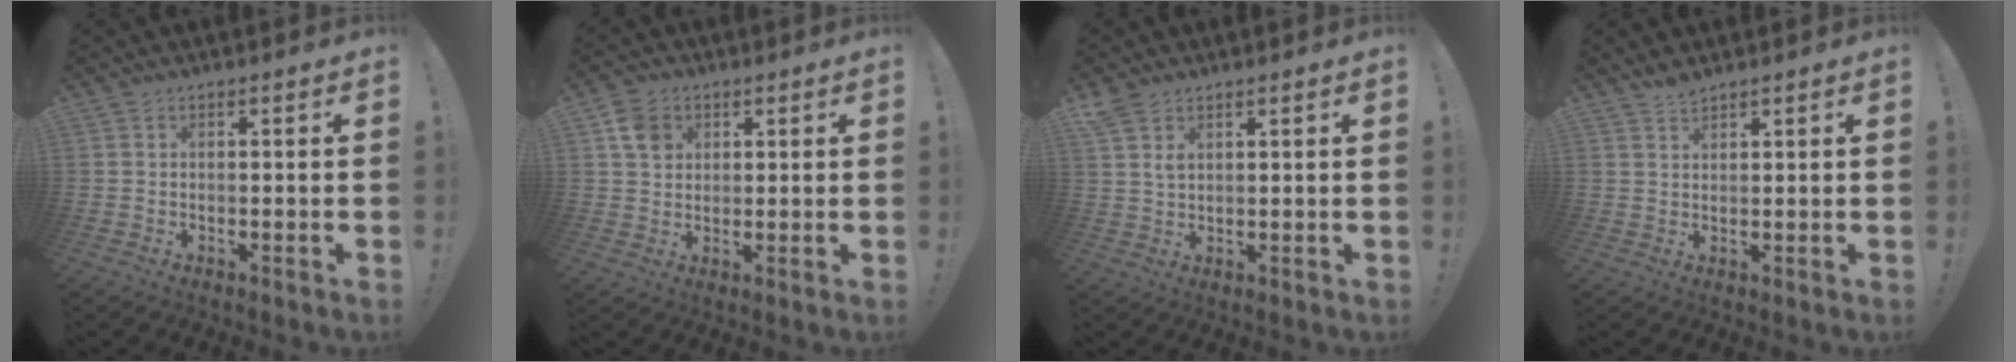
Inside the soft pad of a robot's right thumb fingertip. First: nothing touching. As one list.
[{"total": 6.8, "force": [2.9, 5.5, 2.7], "torque": [-0.034, -0.004, 0.056]}, {"total": 4.0, "force": [2.7, 2.0, 2.2], "torque": [-0.042, -0.011, 0.051]}, {"total": 2.4, "force": [2.2, 0.7, 0.7], "torque": [0.000, -0.017, 0.038]}]